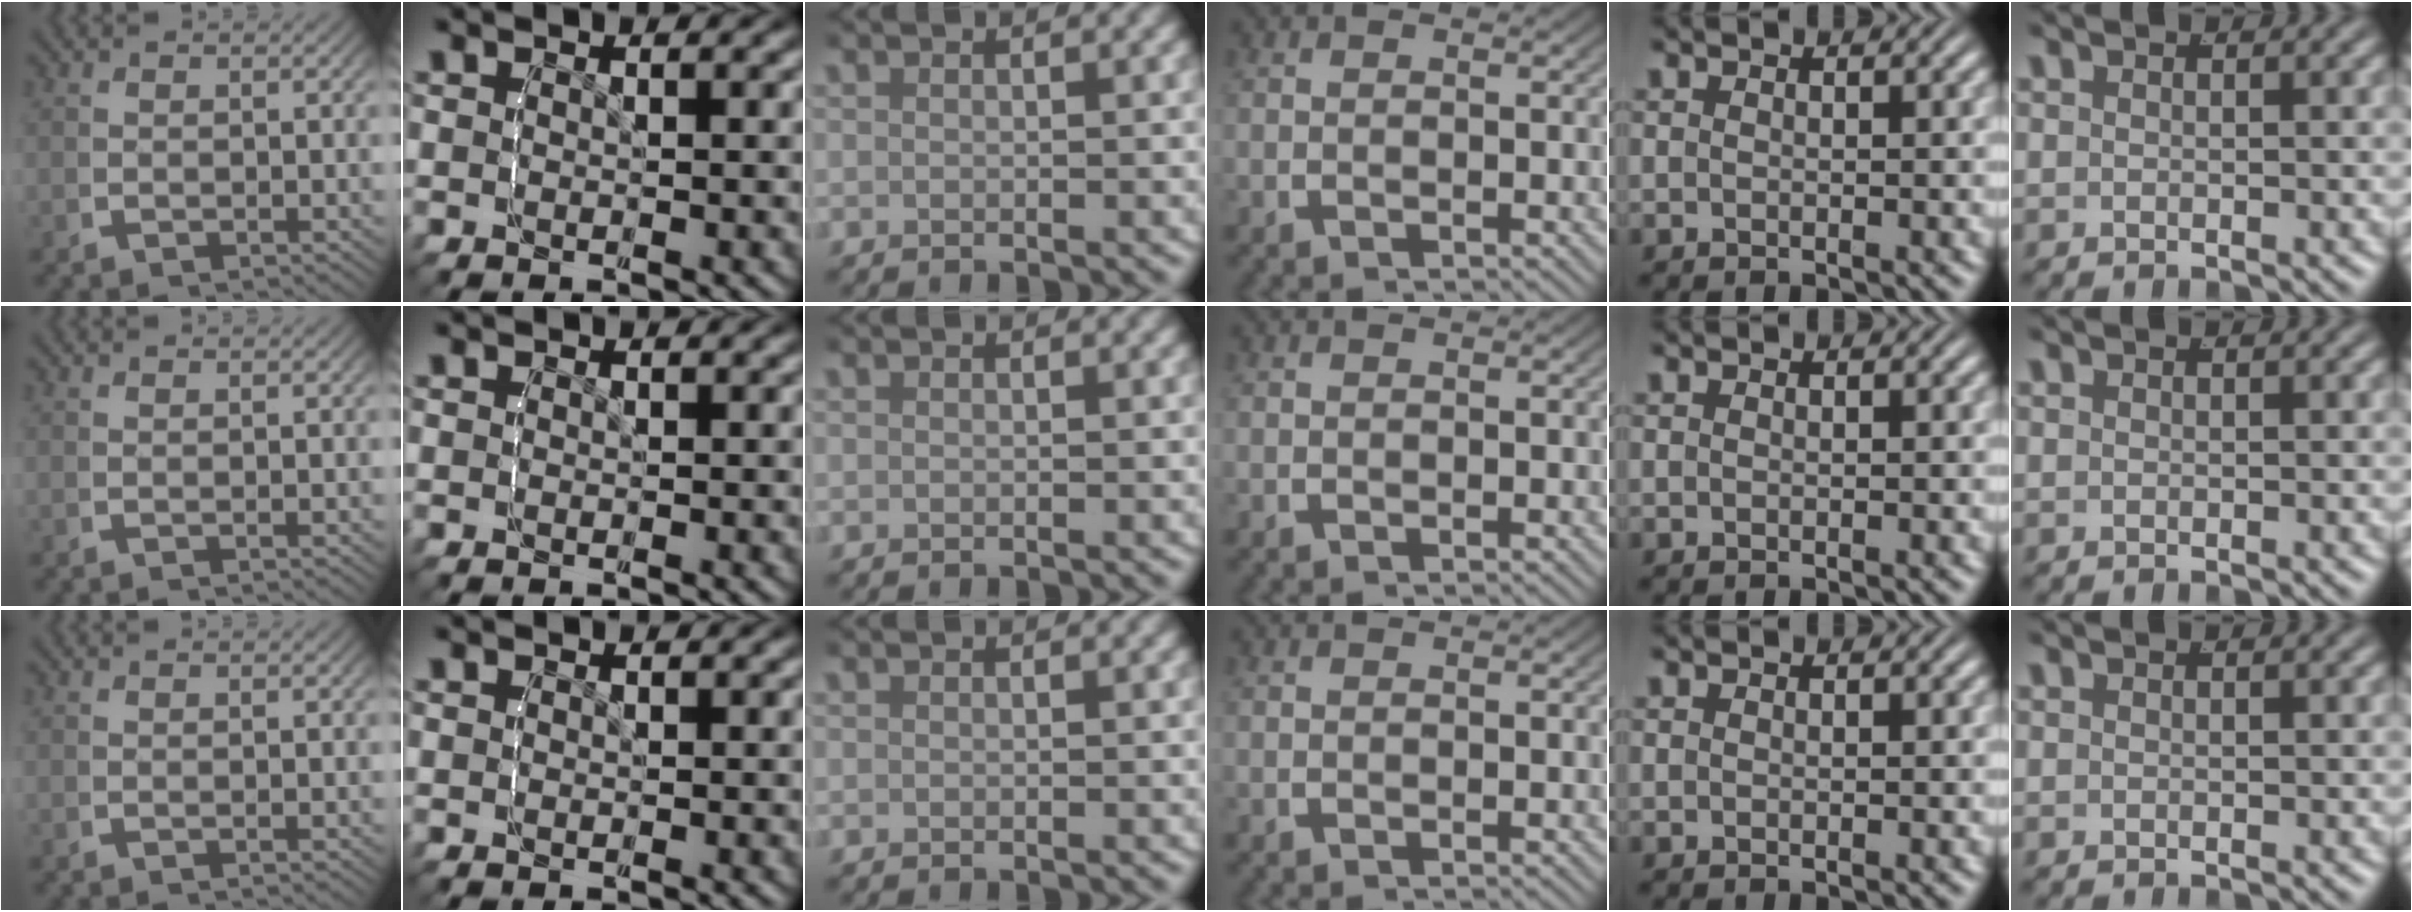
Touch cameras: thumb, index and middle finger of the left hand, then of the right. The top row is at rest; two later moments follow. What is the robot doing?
{"motion": "grasp_and_lifting", "object": "scissors"}